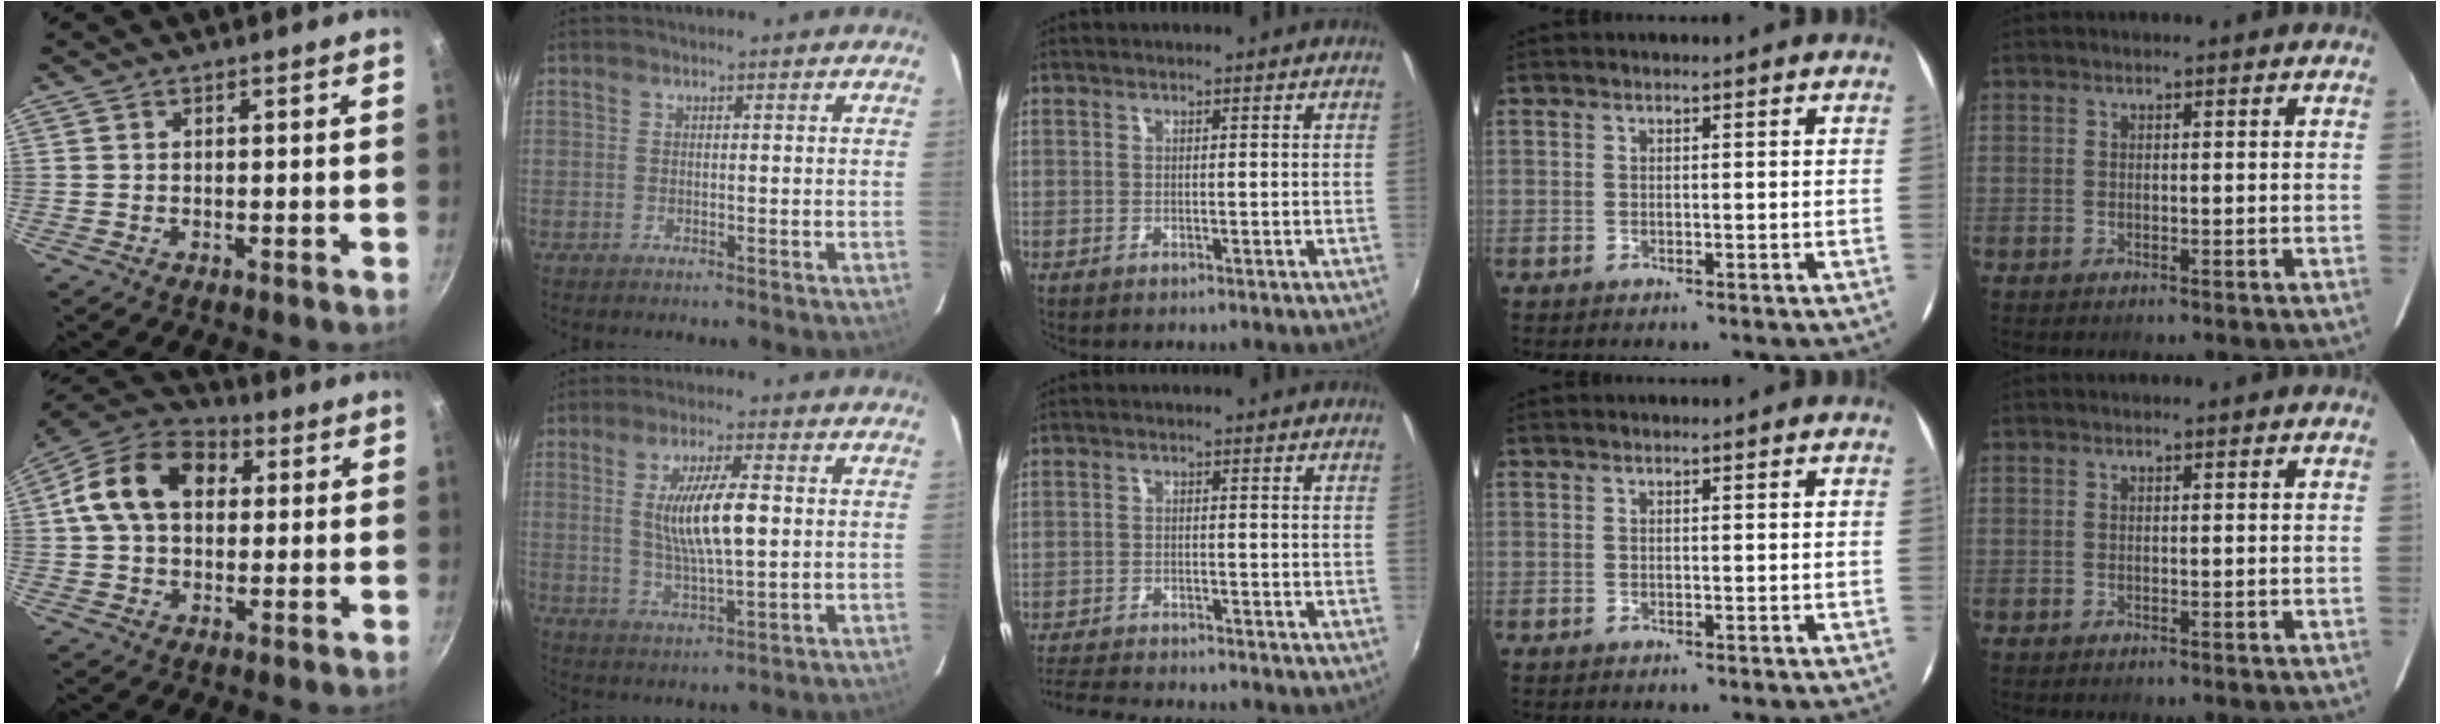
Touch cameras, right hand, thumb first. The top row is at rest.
{"thumb": {"total": 15.0, "force": [2.8, 10.7, 10.1], "torque": [-0.149, 0.027, 0.028]}, "index": {"total": 10.4, "force": [1.2, 2.3, 10.1], "torque": [-0.183, -0.004, 0.027]}, "middle": {"total": 8.3, "force": [-7.8, 0.9, 2.7], "torque": [-0.079, -0.015, -0.132]}}